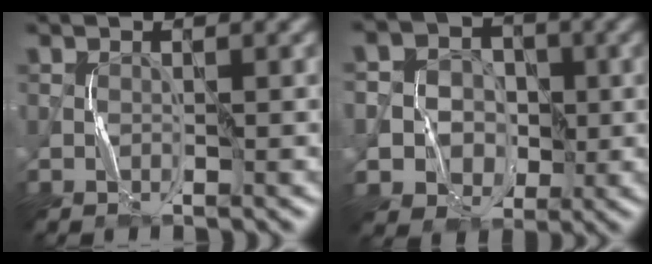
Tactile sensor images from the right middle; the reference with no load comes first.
{"total": 7.7, "force": [-1.0, 7.2, 2.4], "torque": [-0.051, 0.025, -0.047]}